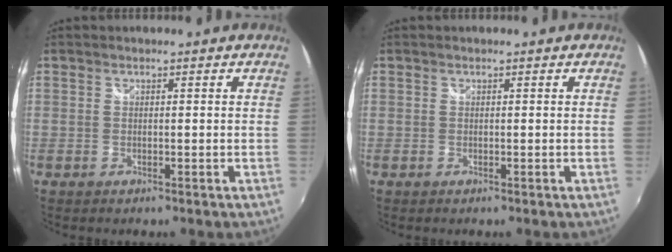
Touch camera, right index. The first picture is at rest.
{"total": 0.0}